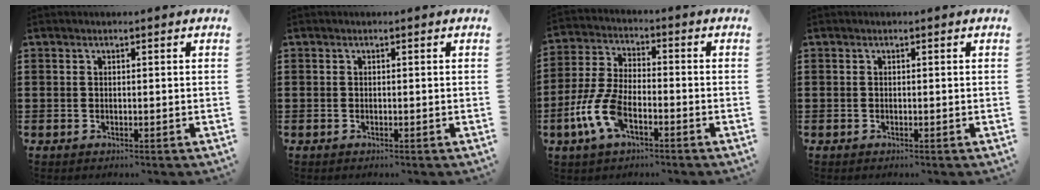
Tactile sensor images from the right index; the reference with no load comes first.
{"total": 0.0}
{"total": 8.4, "force": [-3.9, 3.6, 6.5], "torque": [-0.171, -0.013, -0.078]}
{"total": 0.0}